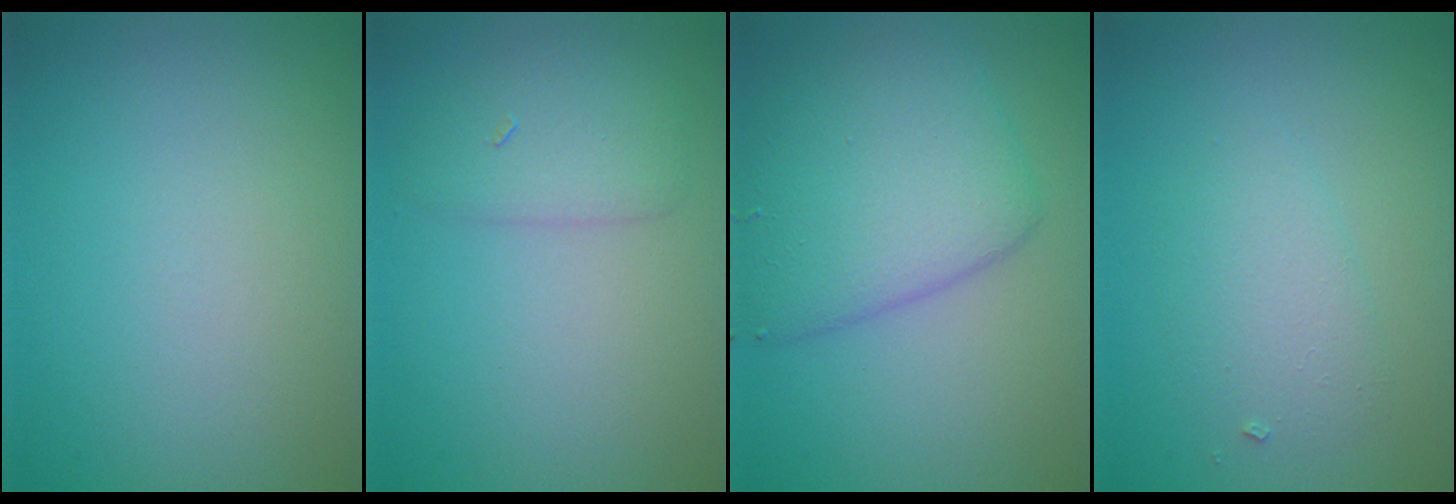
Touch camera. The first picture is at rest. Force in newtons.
{"total": 2.1, "press": 2.1, "slide": 0.1}
{"total": 6.0, "press": 6.0, "slide": 0.2}
{"total": 2.3, "press": 2.3, "slide": 0.2}